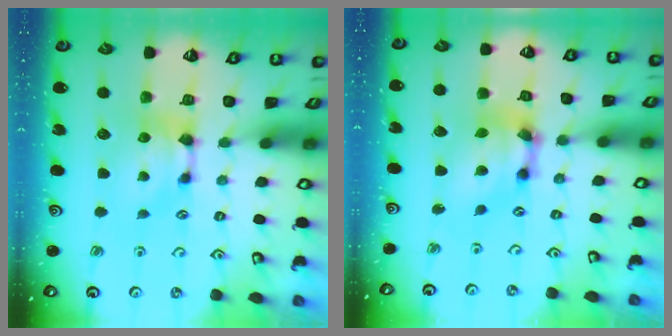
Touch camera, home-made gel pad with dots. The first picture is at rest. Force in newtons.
{"total": 6.8, "press": 6.5, "slide": 2.2}